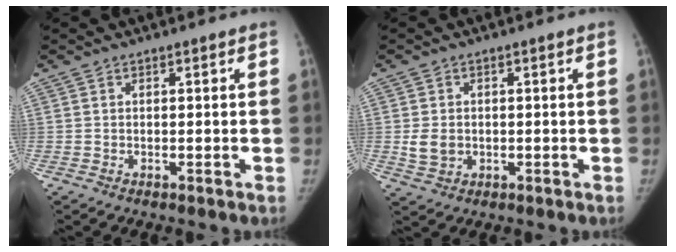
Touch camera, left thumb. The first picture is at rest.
{"total": 4.2, "force": [-0.3, 3.4, 2.4], "torque": [-0.038, -0.003, 0.002]}